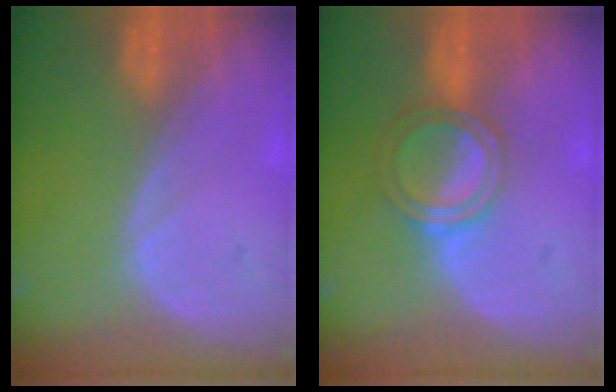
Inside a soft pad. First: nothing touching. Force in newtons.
{"total": 5.1, "press": 4.6, "slide": 2.1}